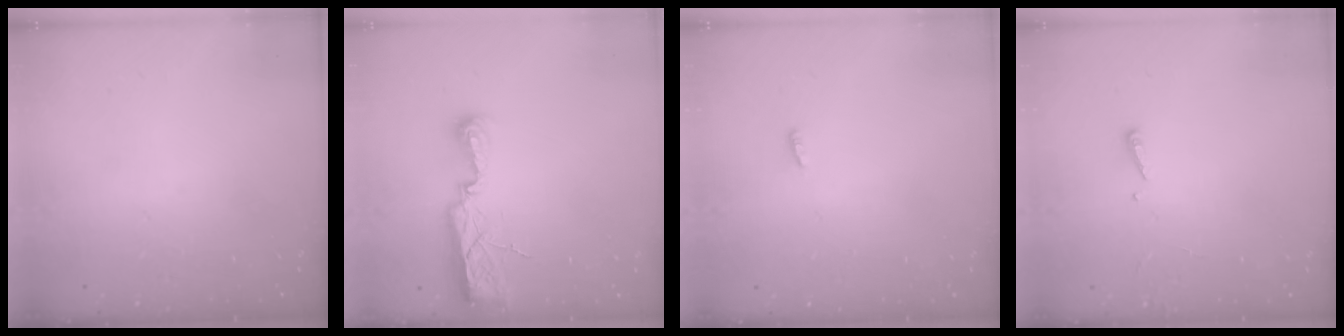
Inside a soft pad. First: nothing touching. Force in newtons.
{"total": 7.8, "press": 7.7, "slide": 1.2}
{"total": 2.8, "press": 2.7, "slide": 0.8}
{"total": 2.4, "press": 2.4, "slide": 0.2}